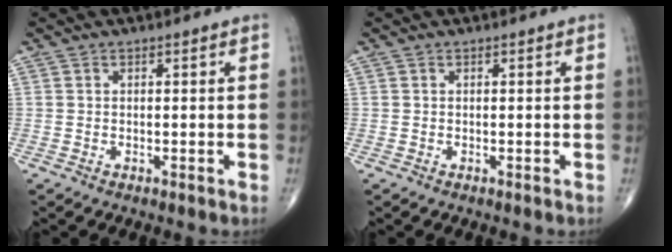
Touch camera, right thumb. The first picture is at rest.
{"total": 0.0}